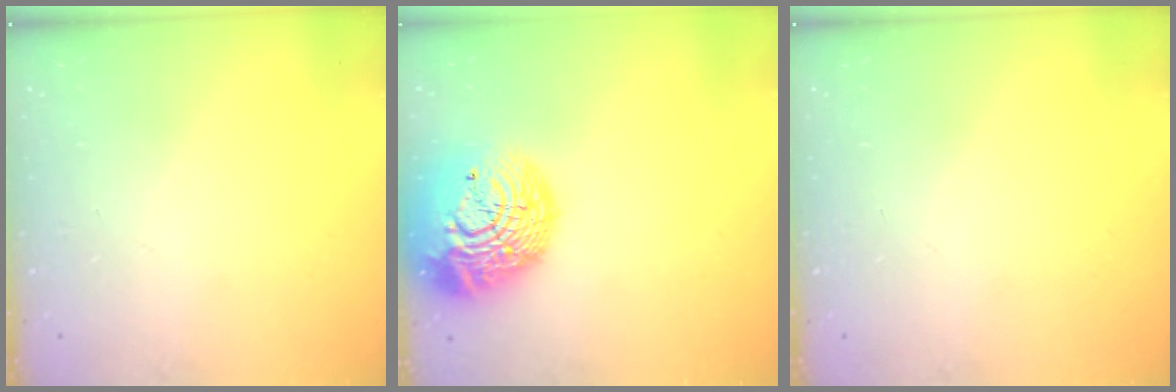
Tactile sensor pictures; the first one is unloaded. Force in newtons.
{"total": 22.1, "press": 22.0, "slide": 2.0}
{"total": 0.0}